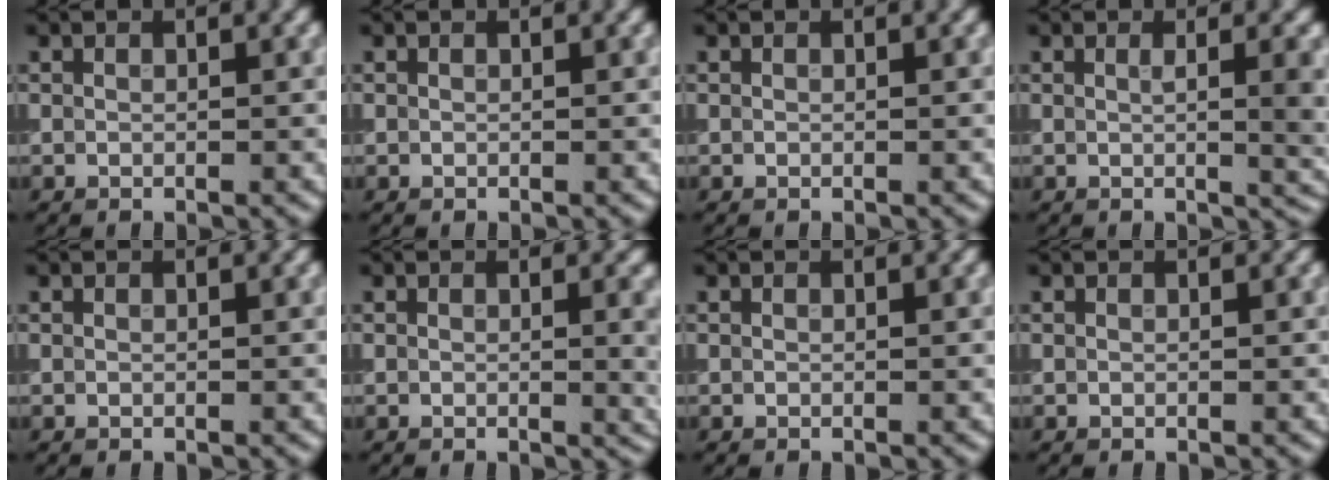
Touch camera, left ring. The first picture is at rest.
{"total": 0.0}
{"total": 0.0}
{"total": 4.1, "force": [0.3, 1.3, 3.9], "torque": [-0.041, 0.001, 0.005]}
{"total": 0.0}
{"total": 2.6, "force": [0.1, 0.8, 2.5], "torque": [-0.023, -0.003, -0.001]}
{"total": 0.0}
{"total": 0.0}